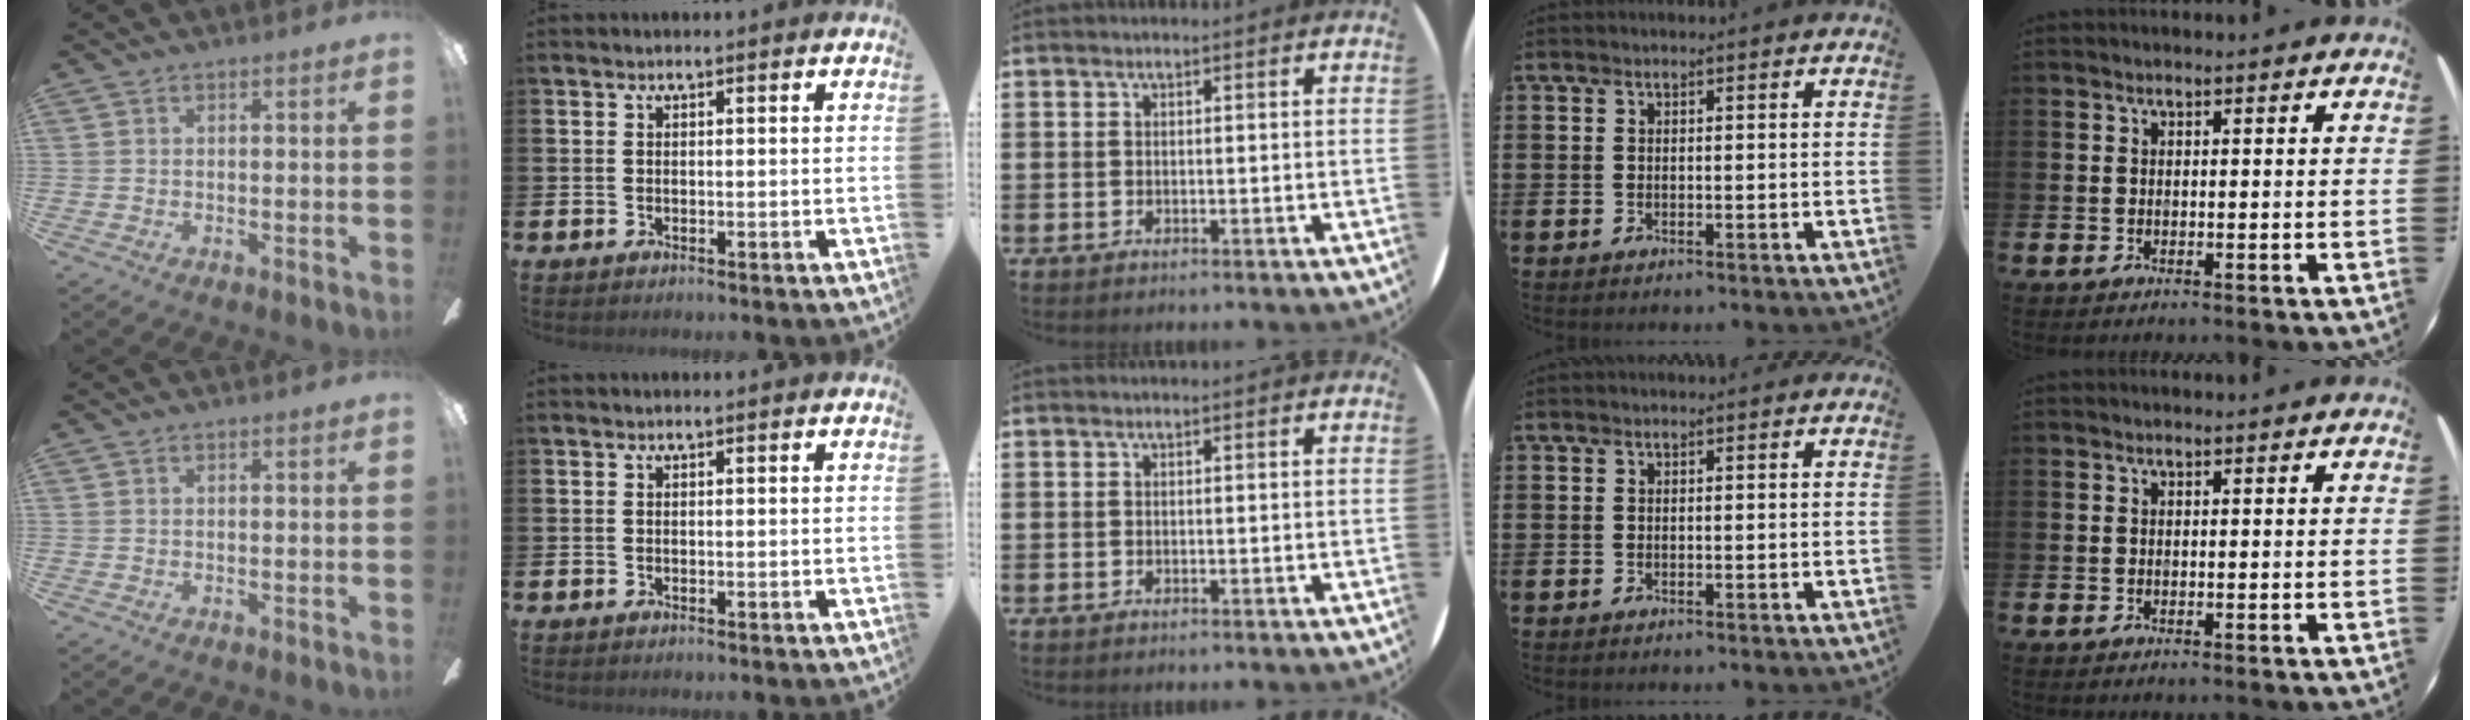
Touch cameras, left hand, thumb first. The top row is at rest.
{}